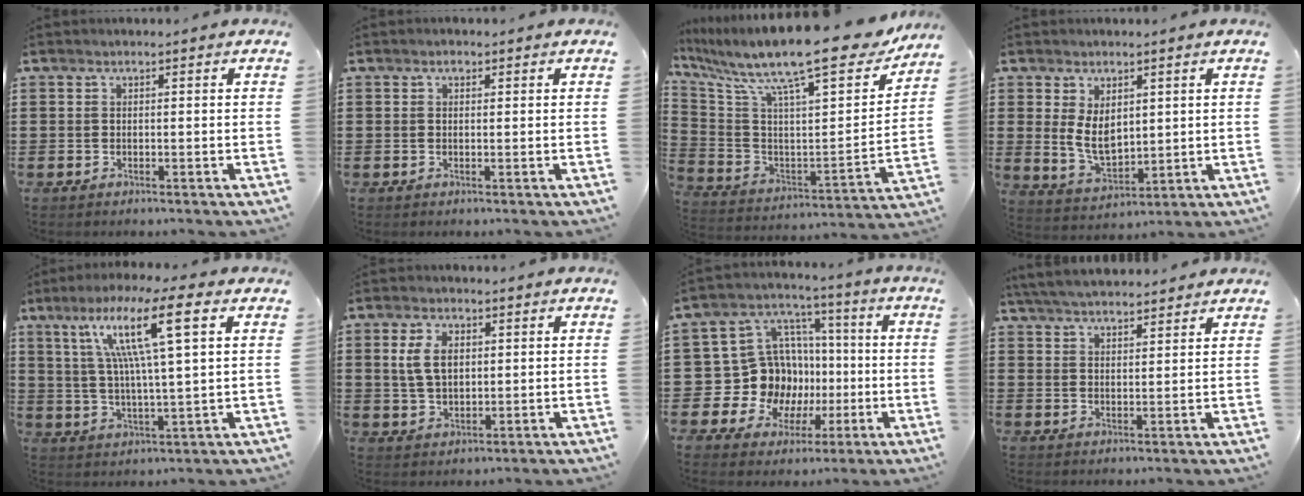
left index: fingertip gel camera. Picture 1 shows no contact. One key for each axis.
{"total": 1.0, "fx": 0.4, "fy": 0.6, "fz": 0.6, "tx": -0.014, "ty": 0.007, "tz": 0.006}
{"total": 15.6, "fx": 12.4, "fy": 1.5, "fz": 9.4, "tx": -0.188, "ty": -0.091, "tz": 0.195}
{"total": 6.0, "fx": 1.6, "fy": 3.6, "fz": 4.5, "tx": -0.083, "ty": -0.002, "tz": 0.027}
{"total": 12.8, "fx": 5.6, "fy": 1.3, "fz": 11.5, "tx": -0.231, "ty": 0.014, "tz": 0.088}
{"total": 5.4, "fx": 1.3, "fy": 3.2, "fz": 4.1, "tx": -0.090, "ty": 0.006, "tz": 0.017}
{"total": 13.3, "fx": -0.9, "fy": 12.5, "fz": 4.3, "tx": -0.129, "ty": -0.013, "tz": 0.003}
{"total": 4.7, "fx": 4.5, "fy": 0.3, "fz": 1.1, "tx": -0.035, "ty": -0.012, "tz": 0.084}